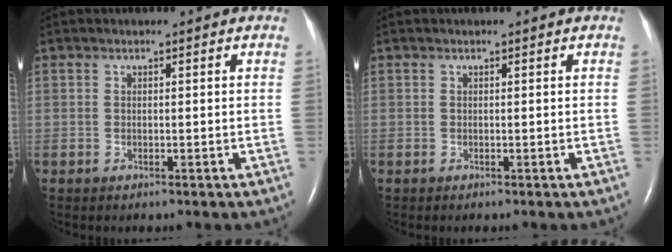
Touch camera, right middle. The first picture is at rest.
{"total": 0.0}